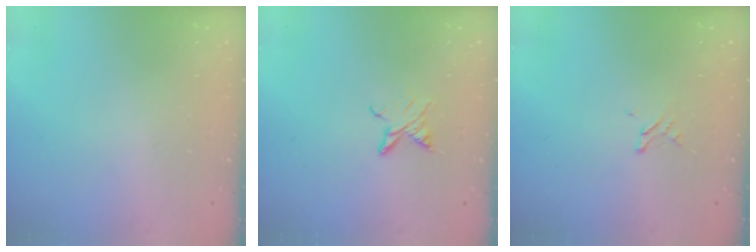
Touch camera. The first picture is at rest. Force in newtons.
{"total": 5.6, "press": 5.6, "slide": 0.8}
{"total": 1.2, "press": 1.2, "slide": 0.1}